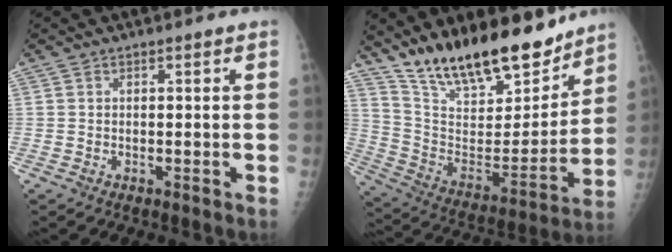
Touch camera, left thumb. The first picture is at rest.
{"total": 22.4, "force": [17.9, 7.6, 11.1], "torque": [-0.153, -0.094, 0.311]}